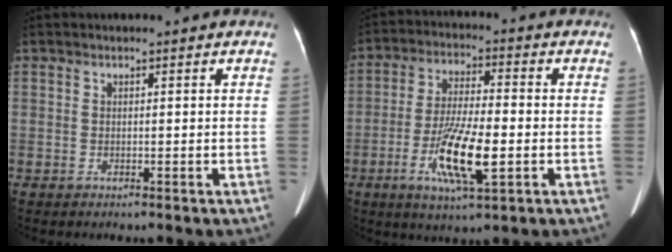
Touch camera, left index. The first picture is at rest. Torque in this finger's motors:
{"motor_torque": [0.99, 0.65, 0.34, 0.07]}